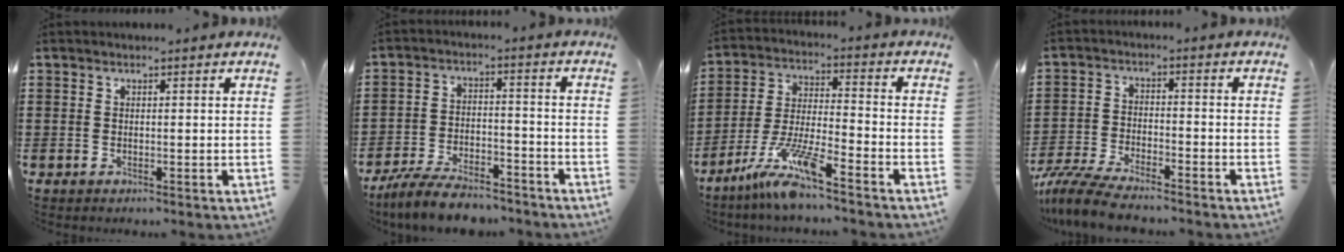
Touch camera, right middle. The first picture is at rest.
{"total": 7.5, "force": [-6.8, 1.6, 2.8], "torque": [-0.055, 0.011, -0.130]}
{"total": 9.8, "force": [-7.5, 0.6, 6.2], "torque": [-0.133, -0.008, -0.149]}
{"total": 6.6, "force": [-6.1, 0.8, 2.4], "torque": [-0.068, -0.007, -0.124]}